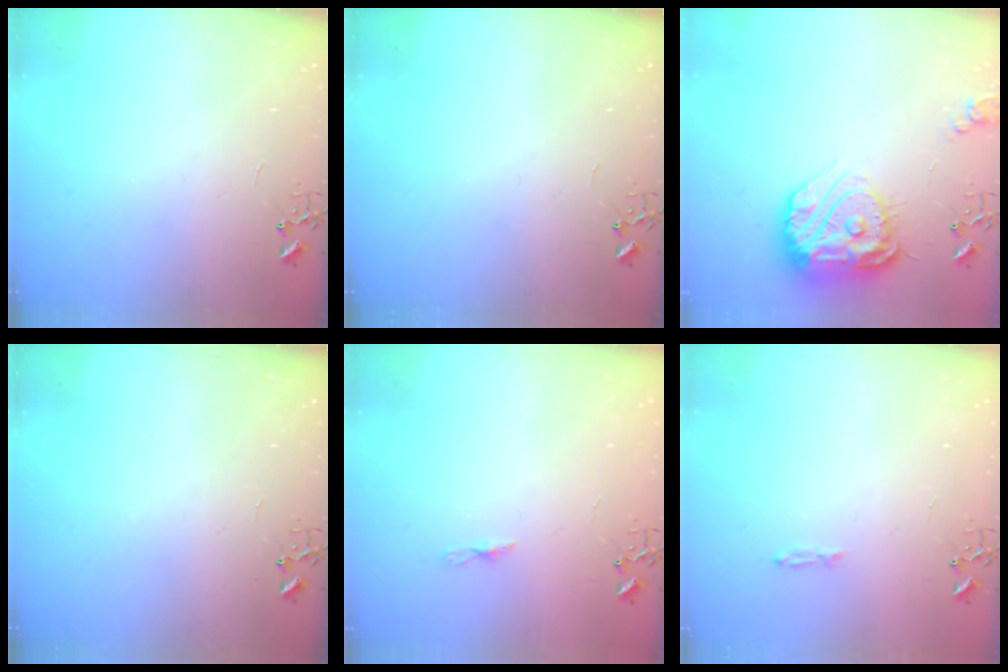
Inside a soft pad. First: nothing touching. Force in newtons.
{"total": 0.0}
{"total": 19.8, "press": 19.7, "slide": 2.0}
{"total": 0.0}
{"total": 3.9, "press": 3.9, "slide": 0.5}
{"total": 3.6, "press": 3.6, "slide": 0.4}